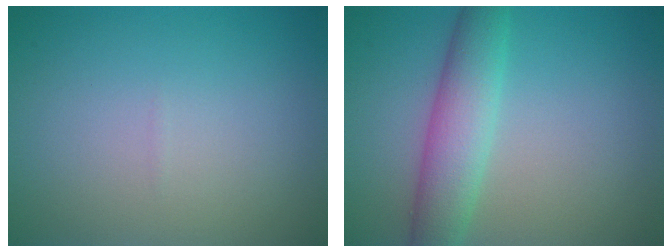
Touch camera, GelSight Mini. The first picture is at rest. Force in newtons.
{"total": 4.8, "press": 4.8, "slide": 0.2}